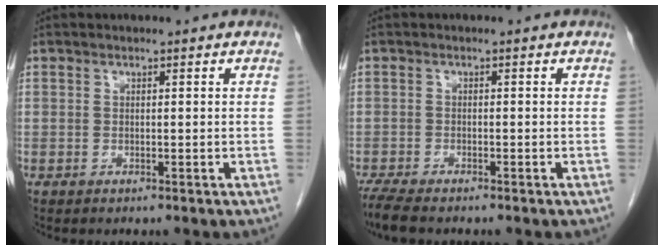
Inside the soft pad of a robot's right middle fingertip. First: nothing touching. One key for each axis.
{"total": 4.0, "fx": -3.4, "fy": 0.4, "fz": 2.1, "tx": -0.050, "ty": -0.017, "tz": -0.060}